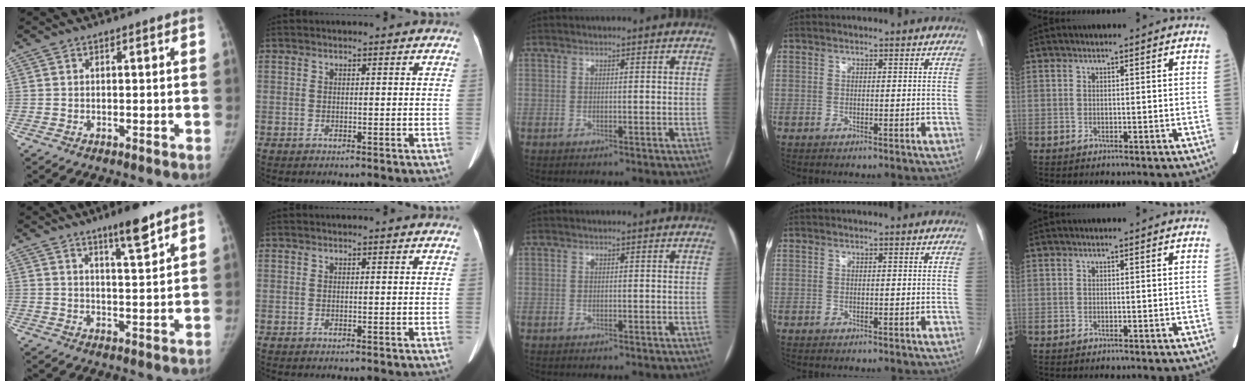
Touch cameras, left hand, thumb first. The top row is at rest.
{"thumb": {"total": 7.3, "force": [5.3, 0.9, 5.0], "torque": [-0.071, -0.036, 0.083]}}